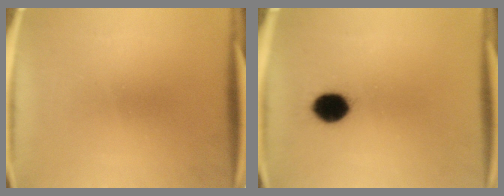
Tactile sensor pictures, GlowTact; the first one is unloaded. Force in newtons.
{"total": 7.2}